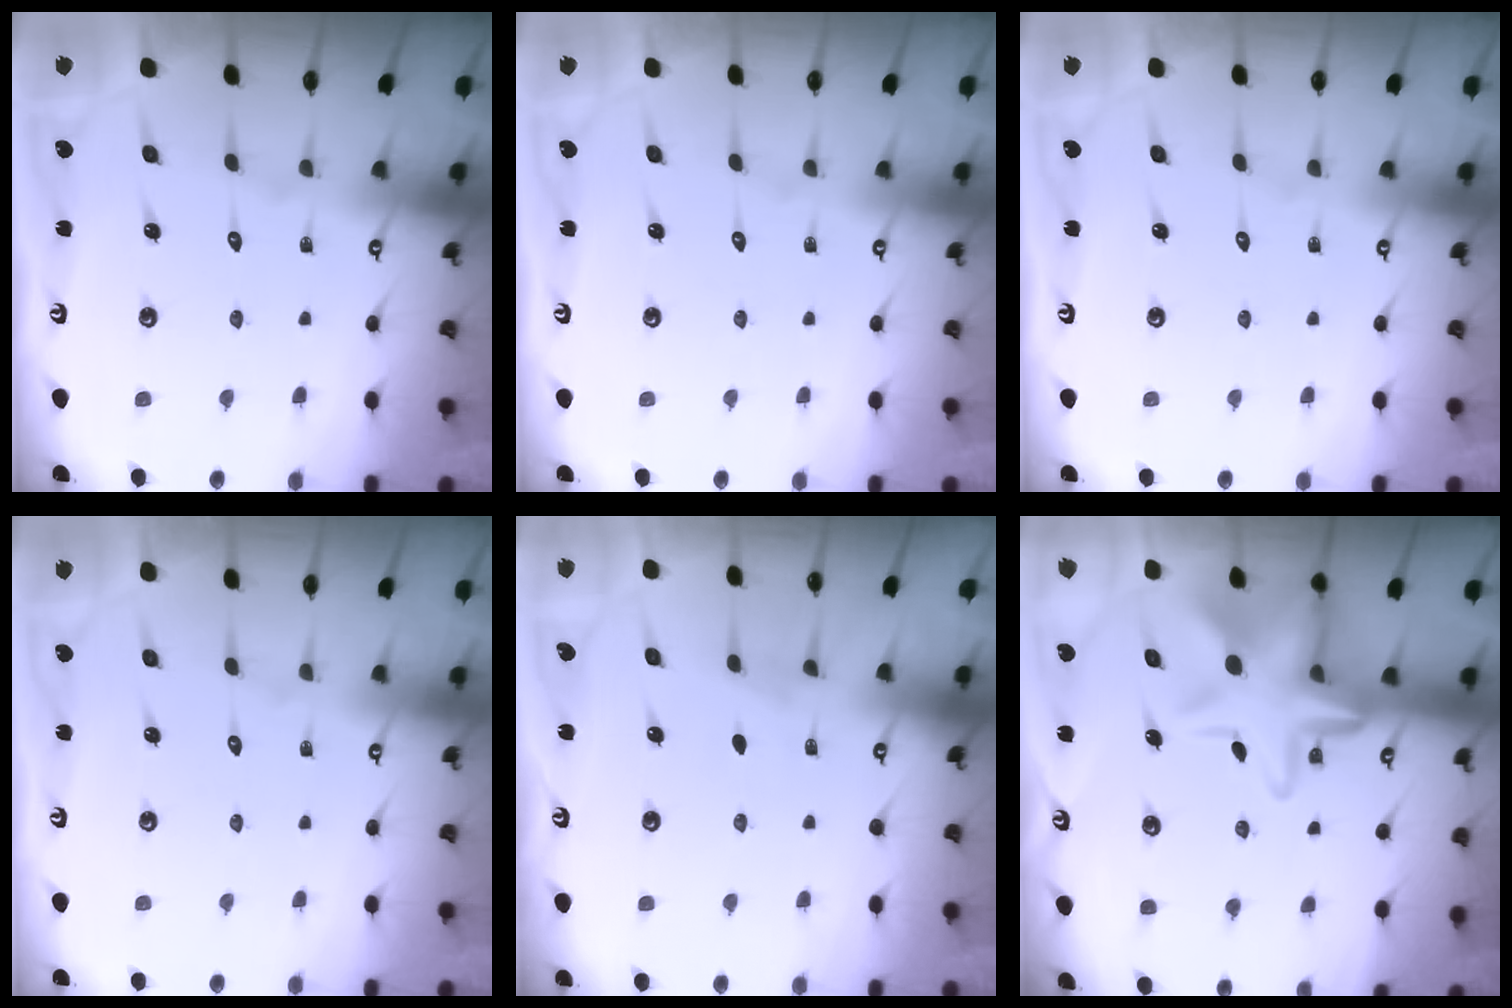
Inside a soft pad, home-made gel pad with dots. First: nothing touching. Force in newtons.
{"total": 0.0}
{"total": 0.0}
{"total": 0.0}
{"total": 2.1, "press": 2.1, "slide": 0.3}
{"total": 15.9, "press": 15.8, "slide": 2.4}